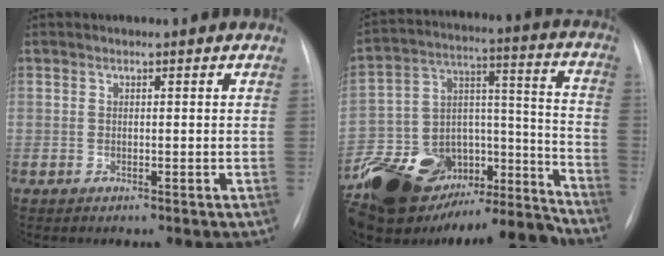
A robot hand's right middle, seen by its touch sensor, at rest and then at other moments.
{"total": 22.1, "force": [-18.4, 8.7, 8.6], "torque": [-0.156, 0.049, -0.303]}